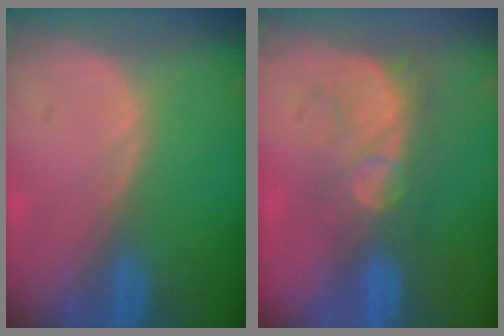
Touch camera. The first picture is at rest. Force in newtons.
{"total": 8.9, "press": 7.7, "slide": 4.6}